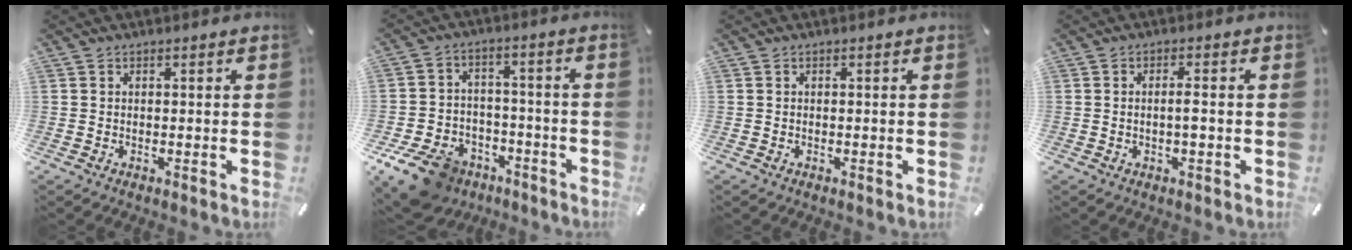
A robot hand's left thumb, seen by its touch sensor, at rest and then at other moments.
{"total": 12.0, "force": [-7.8, 7.6, 4.9], "torque": [-0.101, 0.057, -0.140]}
{"total": 0.0}
{"total": 2.5, "force": [-0.3, 0.8, 2.4], "torque": [-0.046, 0.003, -0.007]}